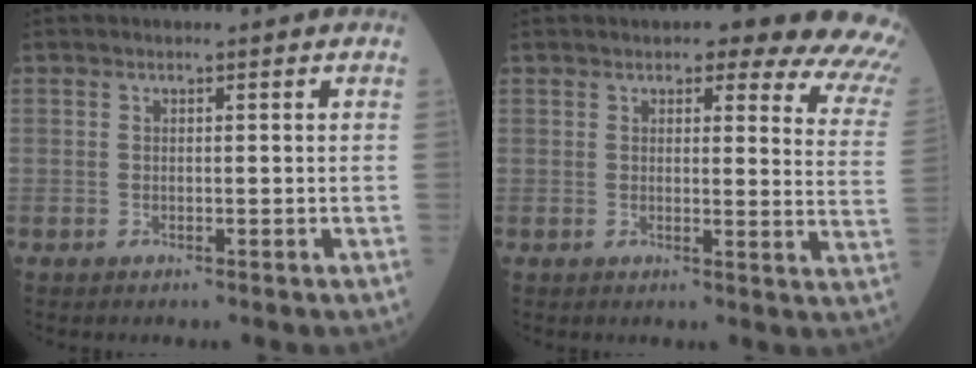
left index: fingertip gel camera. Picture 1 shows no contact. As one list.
[{"total": 16.5, "force": [13.9, 3.6, 8.2], "torque": [-0.072, -0.043, 0.126]}]